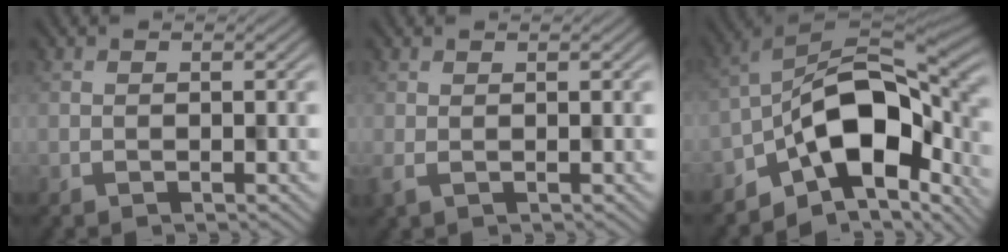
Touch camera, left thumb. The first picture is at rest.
{"total": 1.7, "force": [0.2, 0.5, 1.6], "torque": [-0.038, -0.001, 0.001]}
{"total": 13.7, "force": [-5.6, 7.7, 9.8], "torque": [-0.130, -0.003, -0.108]}